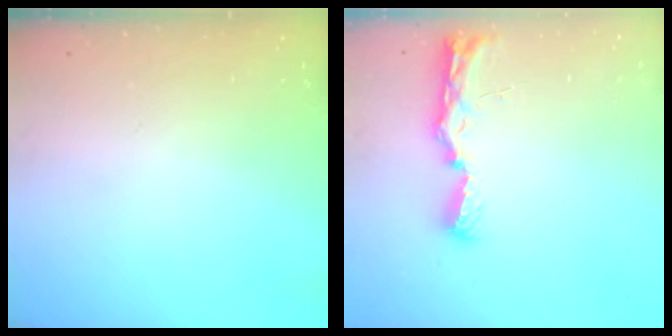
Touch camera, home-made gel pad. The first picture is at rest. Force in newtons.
{"total": 8.9, "press": 8.9, "slide": 1.3}